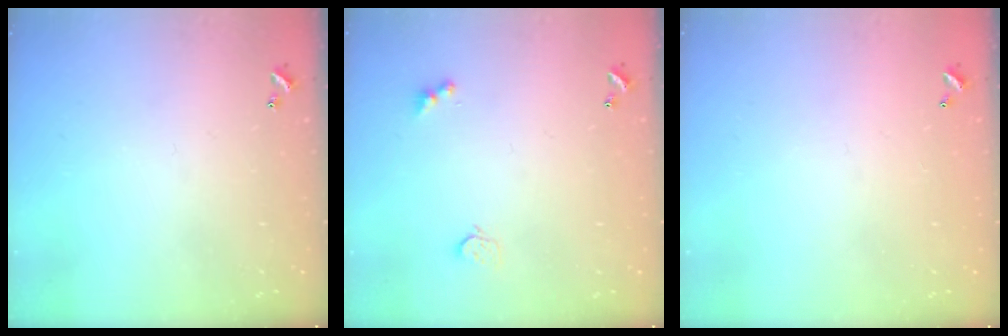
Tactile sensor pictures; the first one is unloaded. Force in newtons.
{"total": 3.4, "press": 3.3, "slide": 0.5}
{"total": 2.8, "press": 2.8, "slide": 0.1}